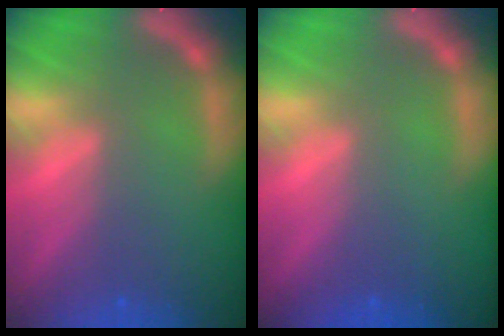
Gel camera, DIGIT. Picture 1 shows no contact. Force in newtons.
{"total": 0.0}